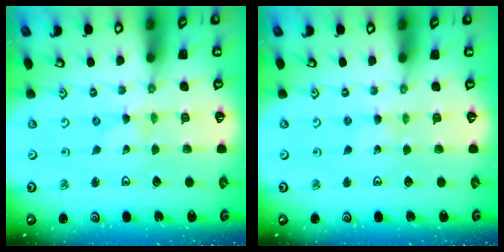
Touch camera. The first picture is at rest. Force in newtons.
{"total": 2.4, "press": 2.3, "slide": 0.3}